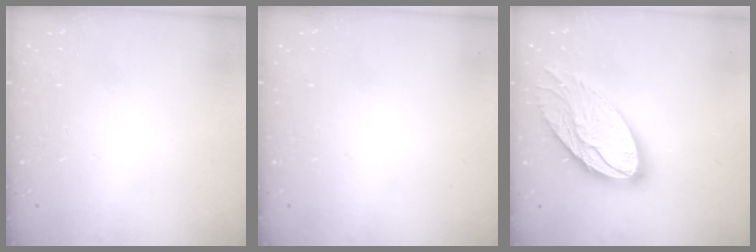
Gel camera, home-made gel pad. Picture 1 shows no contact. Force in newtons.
{"total": 0.0}
{"total": 19.2, "press": 19.1, "slide": 1.5}